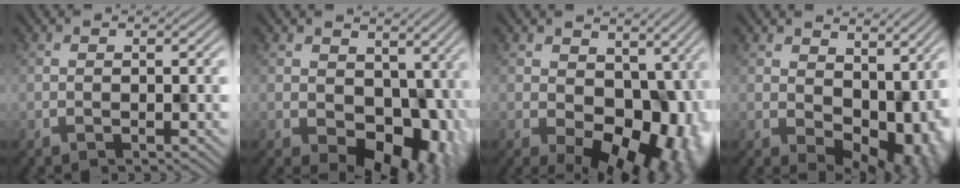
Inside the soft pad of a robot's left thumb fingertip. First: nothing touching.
{"total": 10.1, "force": [-0.9, 7.2, 7.1], "torque": [-0.101, -0.031, -0.004]}
{"total": 13.6, "force": [-1.2, 8.9, 10.2], "torque": [-0.128, -0.036, 0.001]}
{"total": 10.2, "force": [0.7, 6.7, 7.6], "torque": [-0.101, -0.035, 0.034]}